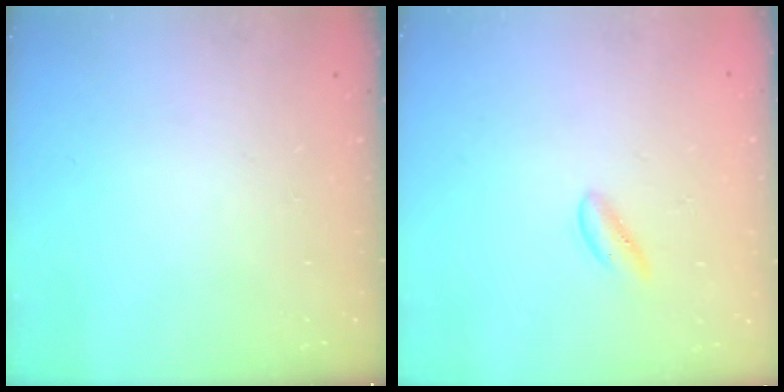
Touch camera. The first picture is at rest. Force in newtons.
{"total": 0.7, "press": 0.6, "slide": 0.4}